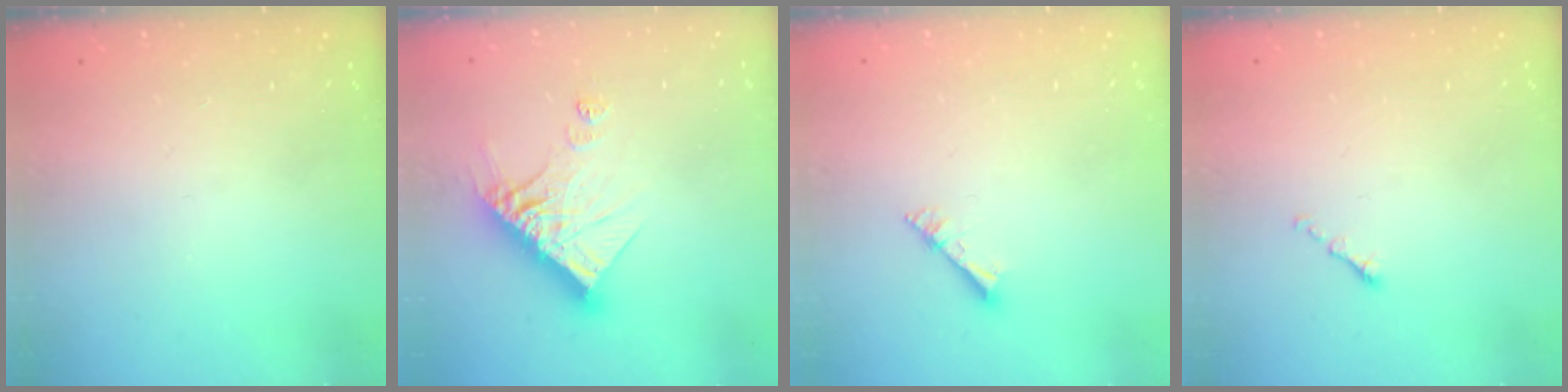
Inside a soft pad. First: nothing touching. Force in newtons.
{"total": 14.4, "press": 14.3, "slide": 1.5}
{"total": 3.4, "press": 3.4, "slide": 0.3}
{"total": 0.6, "press": 0.5, "slide": 0.2}